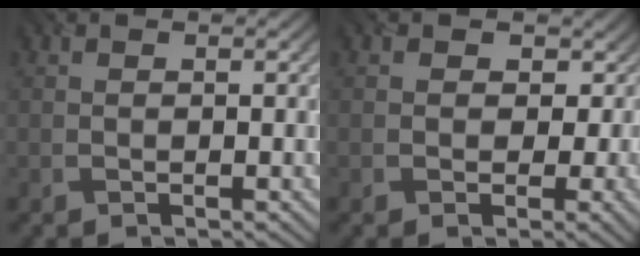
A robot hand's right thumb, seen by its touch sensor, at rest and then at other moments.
{"total": 4.2, "force": [-0.3, 4.1, 0.9], "torque": [-0.008, 0.009, -0.011]}